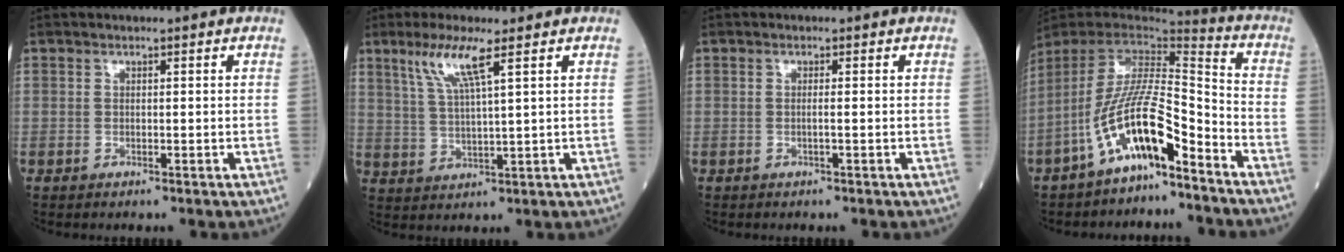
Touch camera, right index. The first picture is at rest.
{"total": 6.8, "force": [3.8, -0.1, 5.7], "torque": [-0.120, -0.001, 0.080]}
{"total": 0.9, "force": [-0.1, -0.2, 0.8], "torque": [-0.017, -0.001, -0.003]}
{"total": 13.9, "force": [-7.9, 3.0, 11.0], "torque": [-0.214, 0.008, -0.146]}